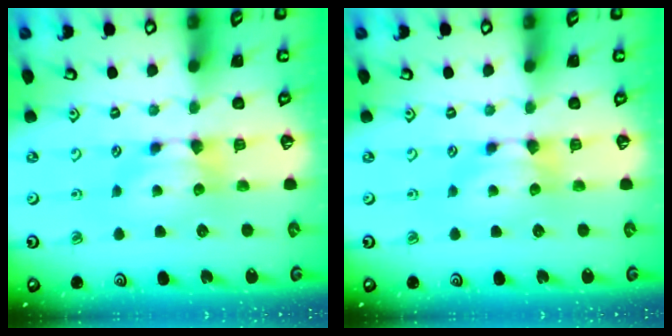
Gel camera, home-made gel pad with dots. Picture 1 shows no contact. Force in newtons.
{"total": 0.0}